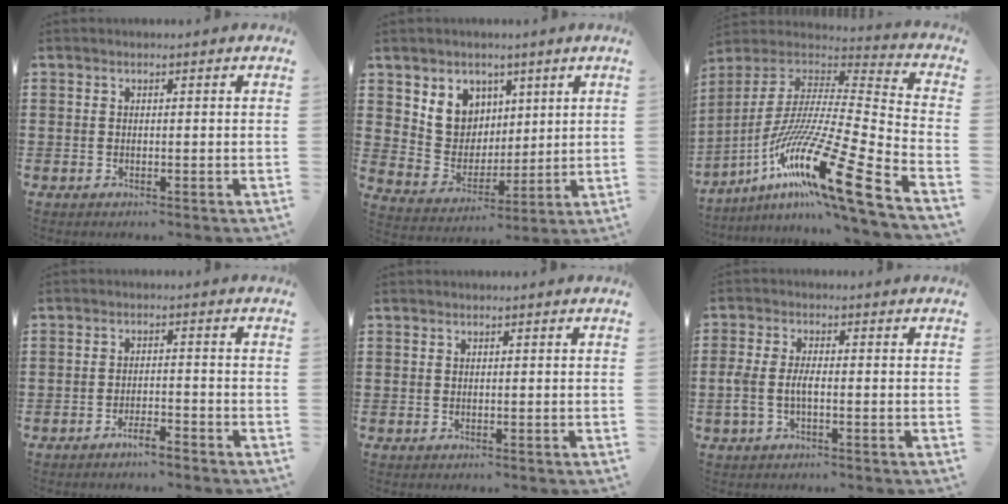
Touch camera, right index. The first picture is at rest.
{"total": 7.5, "force": [3.6, 6.5, 1.3], "torque": [-0.060, -0.013, 0.071]}
{"total": 19.5, "force": [-11.5, 1.9, 15.6], "torque": [-0.307, -0.006, -0.215]}
{"total": 2.8, "force": [-2.4, 0.1, 1.3], "torque": [-0.024, 0.004, -0.046]}
{"total": 0.0}
{"total": 3.3, "force": [-0.9, 1.1, 3.0], "torque": [-0.075, -0.004, -0.023]}